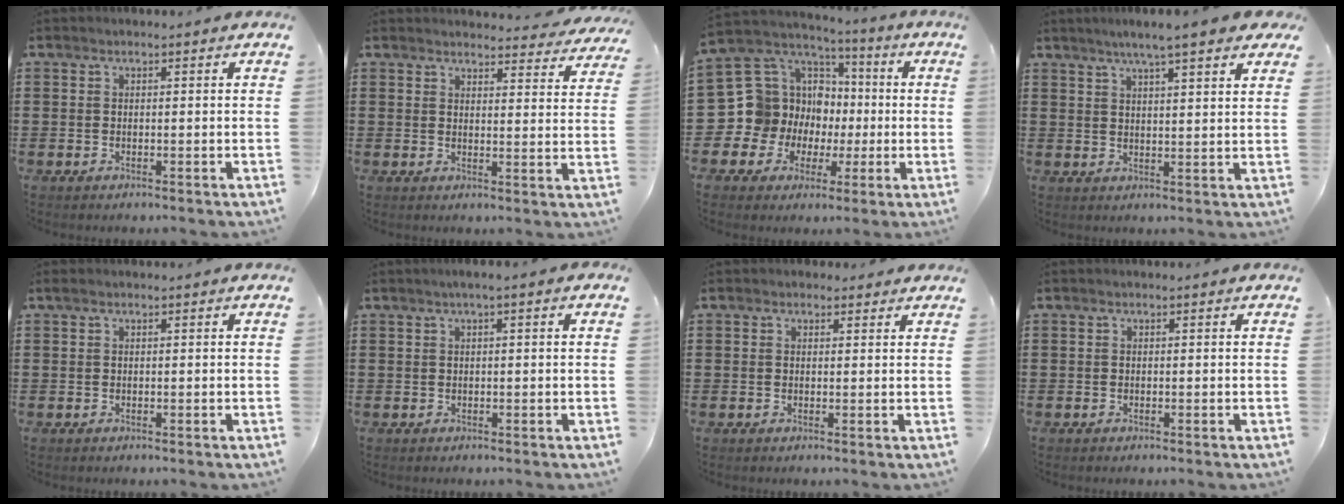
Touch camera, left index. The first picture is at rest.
{"total": 3.5, "force": [3.4, 0.3, 0.6], "torque": [-0.017, -0.020, 0.060]}
{"total": 13.2, "force": [-0.5, 12.7, 3.3], "torque": [-0.118, -0.018, 0.004]}
{"total": 5.0, "force": [3.9, -0.1, 3.0], "torque": [-0.071, -0.005, 0.065]}
{"total": 0.0}
{"total": 1.2, "force": [0.2, 0.0, 1.1], "torque": [-0.019, -0.002, 0.005]}
{"total": 1.5, "force": [1.1, 1.0, 0.1], "torque": [0.001, 0.004, 0.019]}
{"total": 0.0}